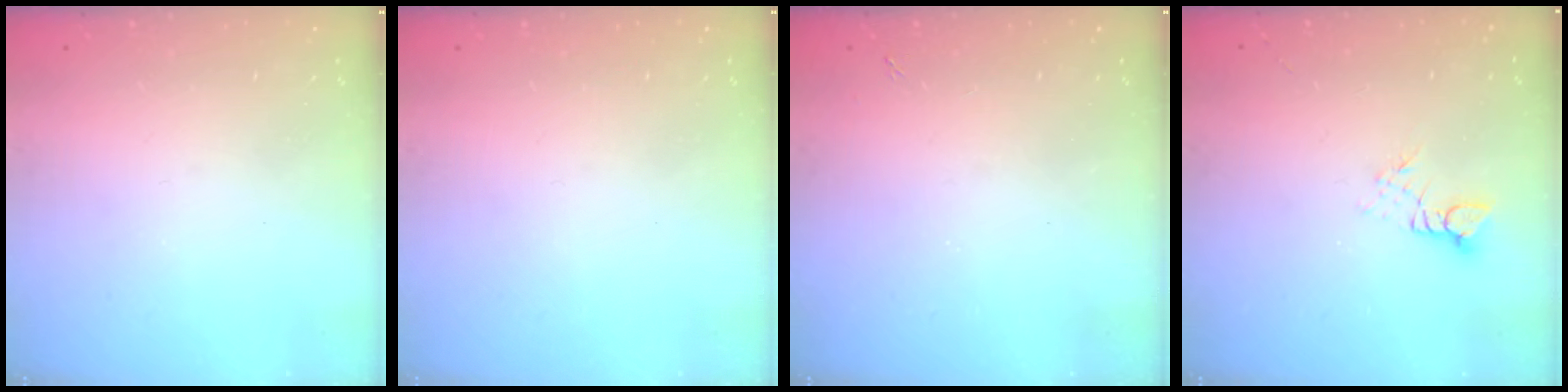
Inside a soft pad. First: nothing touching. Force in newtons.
{"total": 0.0}
{"total": 1.7, "press": 1.6, "slide": 0.3}
{"total": 3.0, "press": 3.0, "slide": 0.2}